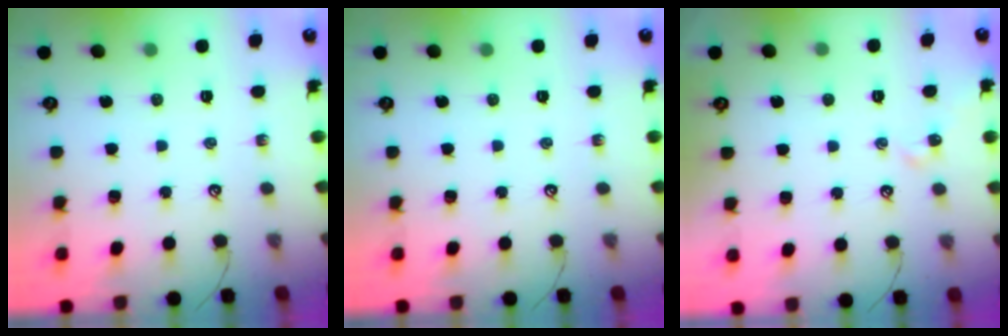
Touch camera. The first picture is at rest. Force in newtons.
{"total": 0.0}
{"total": 0.0}